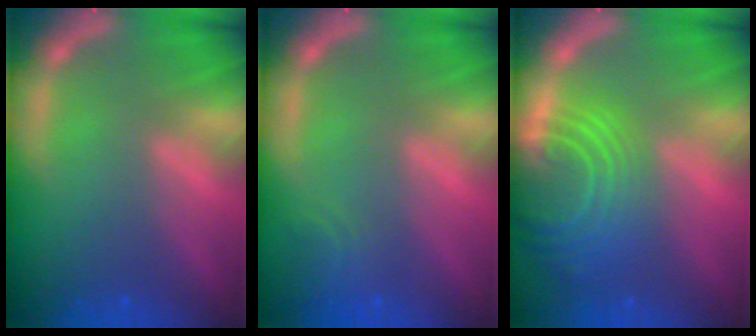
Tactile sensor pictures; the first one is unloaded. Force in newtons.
{"total": 1.9}
{"total": 10.0}